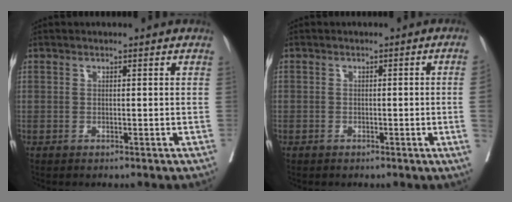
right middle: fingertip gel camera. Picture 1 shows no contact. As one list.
[{"total": 2.2, "force": [-0.6, -0.3, 2.1], "torque": [-0.030, 0.002, -0.008]}]